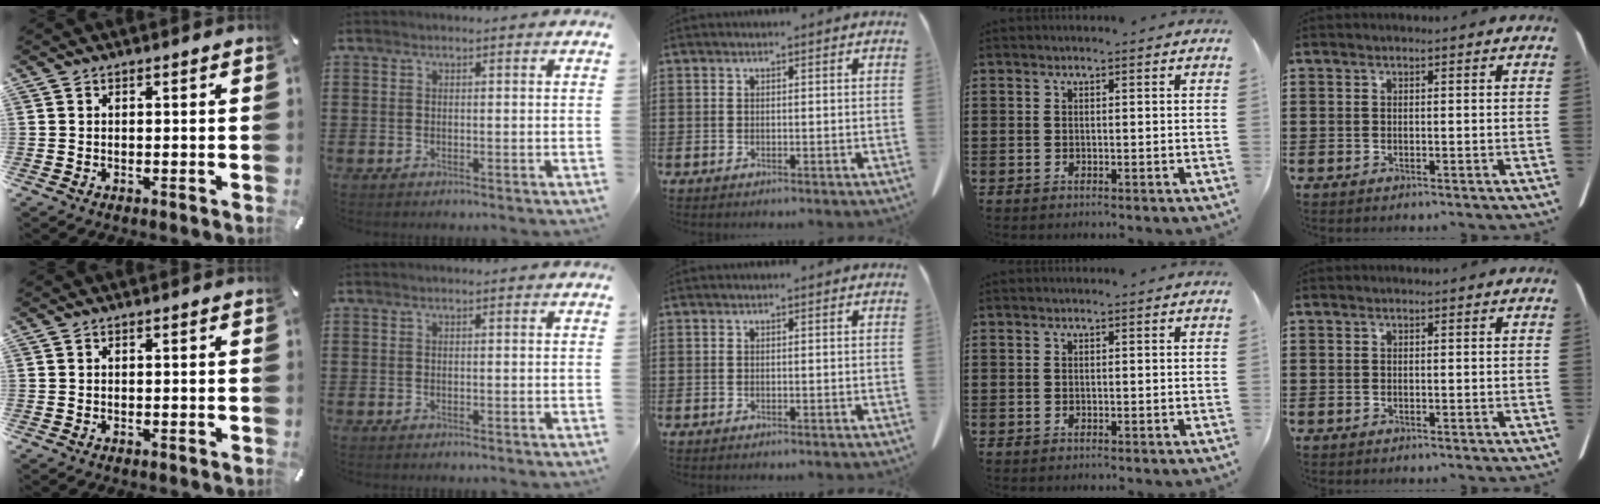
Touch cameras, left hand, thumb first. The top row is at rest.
{}